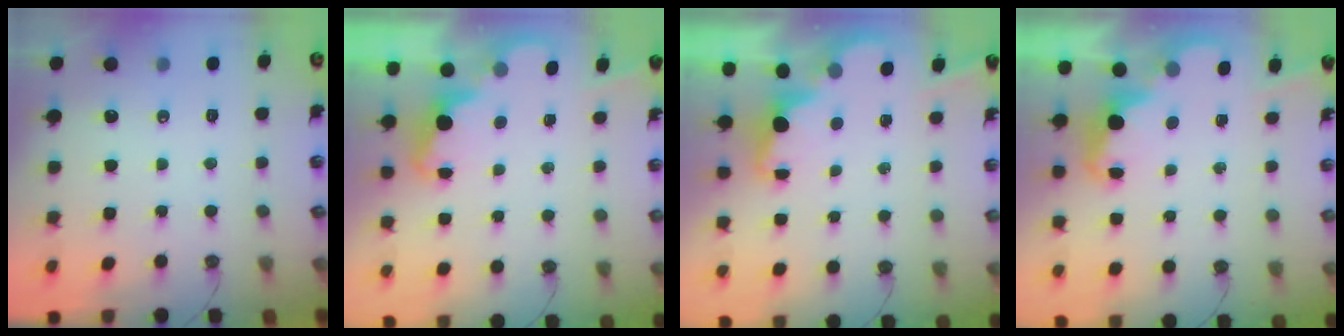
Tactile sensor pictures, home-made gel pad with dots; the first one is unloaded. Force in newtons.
{"total": 2.5, "press": 2.4, "slide": 0.5}
{"total": 1.9, "press": 1.7, "slide": 0.8}
{"total": 2.5, "press": 2.4, "slide": 0.6}